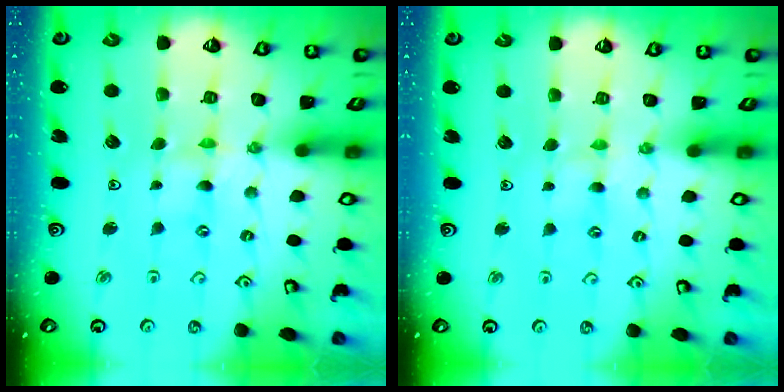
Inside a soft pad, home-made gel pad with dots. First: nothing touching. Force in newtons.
{"total": 2.3, "press": 2.3, "slide": 0.5}